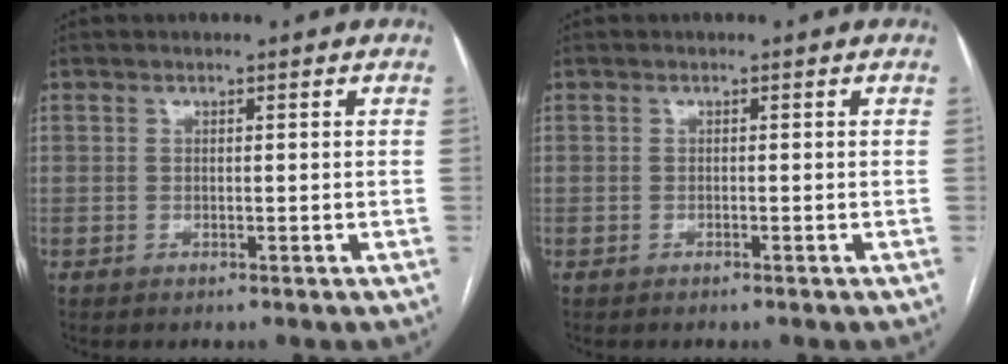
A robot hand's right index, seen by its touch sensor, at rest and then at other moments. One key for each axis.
{"total": 0.0}